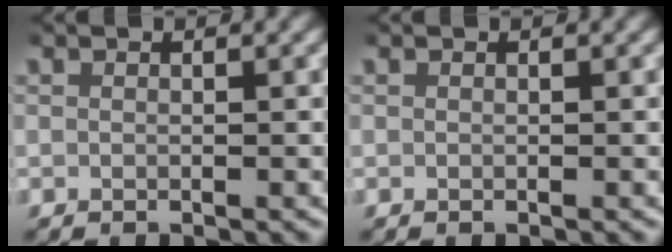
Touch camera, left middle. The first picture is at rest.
{"total": 0.0}